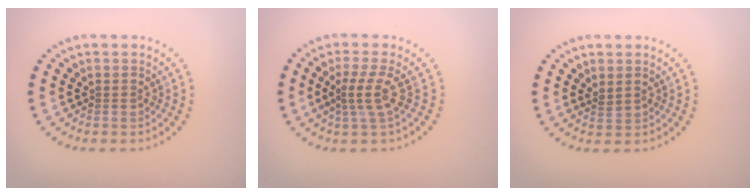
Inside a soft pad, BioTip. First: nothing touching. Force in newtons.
{"total": 2.6, "press": 1.8, "slide": 1.9}
{"total": 1.0, "press": 0.8, "slide": 0.6}